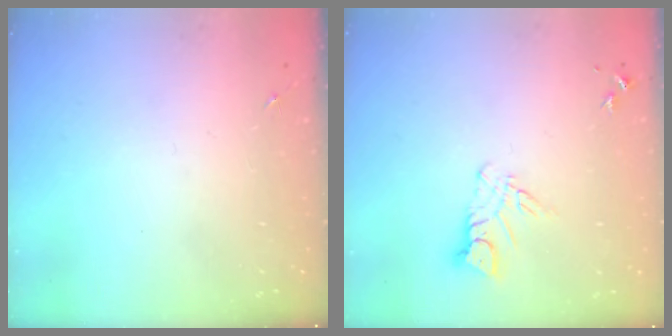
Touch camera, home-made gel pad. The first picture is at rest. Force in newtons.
{"total": 7.0, "press": 7.0, "slide": 0.7}